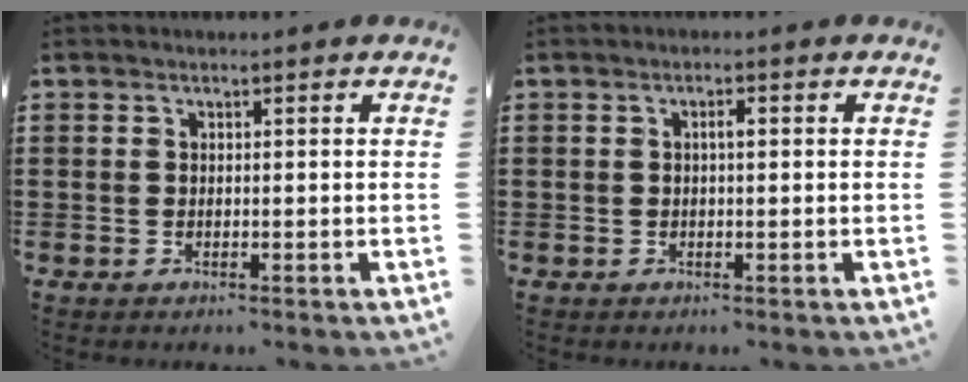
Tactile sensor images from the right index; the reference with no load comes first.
{"total": 1.3, "force": [0.1, 0.3, 1.3], "torque": [-0.023, 0.002, 0.000]}